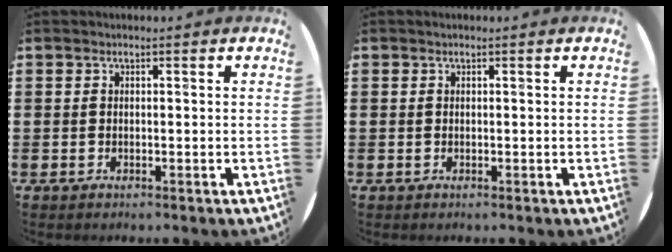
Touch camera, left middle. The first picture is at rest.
{"total": 0.0}